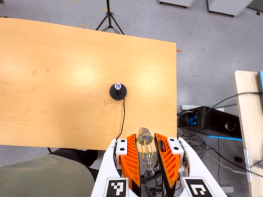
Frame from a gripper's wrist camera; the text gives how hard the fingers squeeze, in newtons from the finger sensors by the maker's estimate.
{"total": 19.8, "left": 21.8, "right": 17.8}